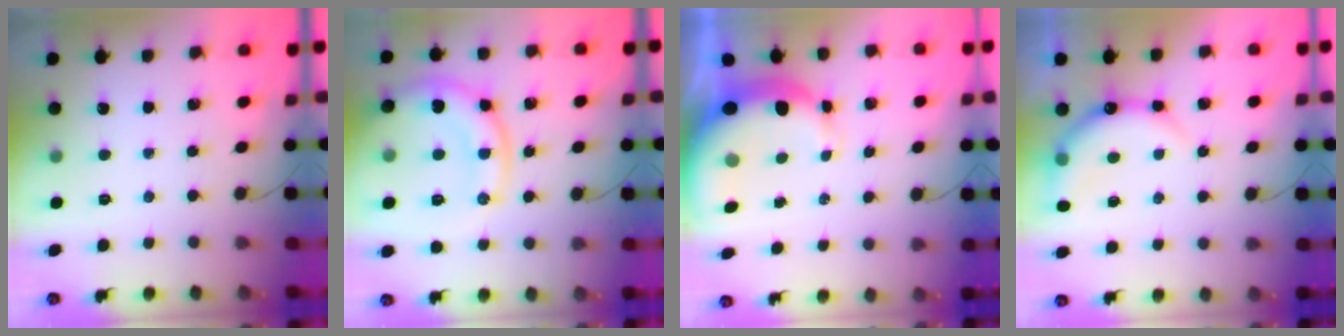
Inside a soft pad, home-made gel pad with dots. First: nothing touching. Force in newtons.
{"total": 13.6, "press": 13.6, "slide": 0.6}
{"total": 8.1, "press": 7.8, "slide": 2.0}
{"total": 9.0, "press": 9.0, "slide": 0.9}